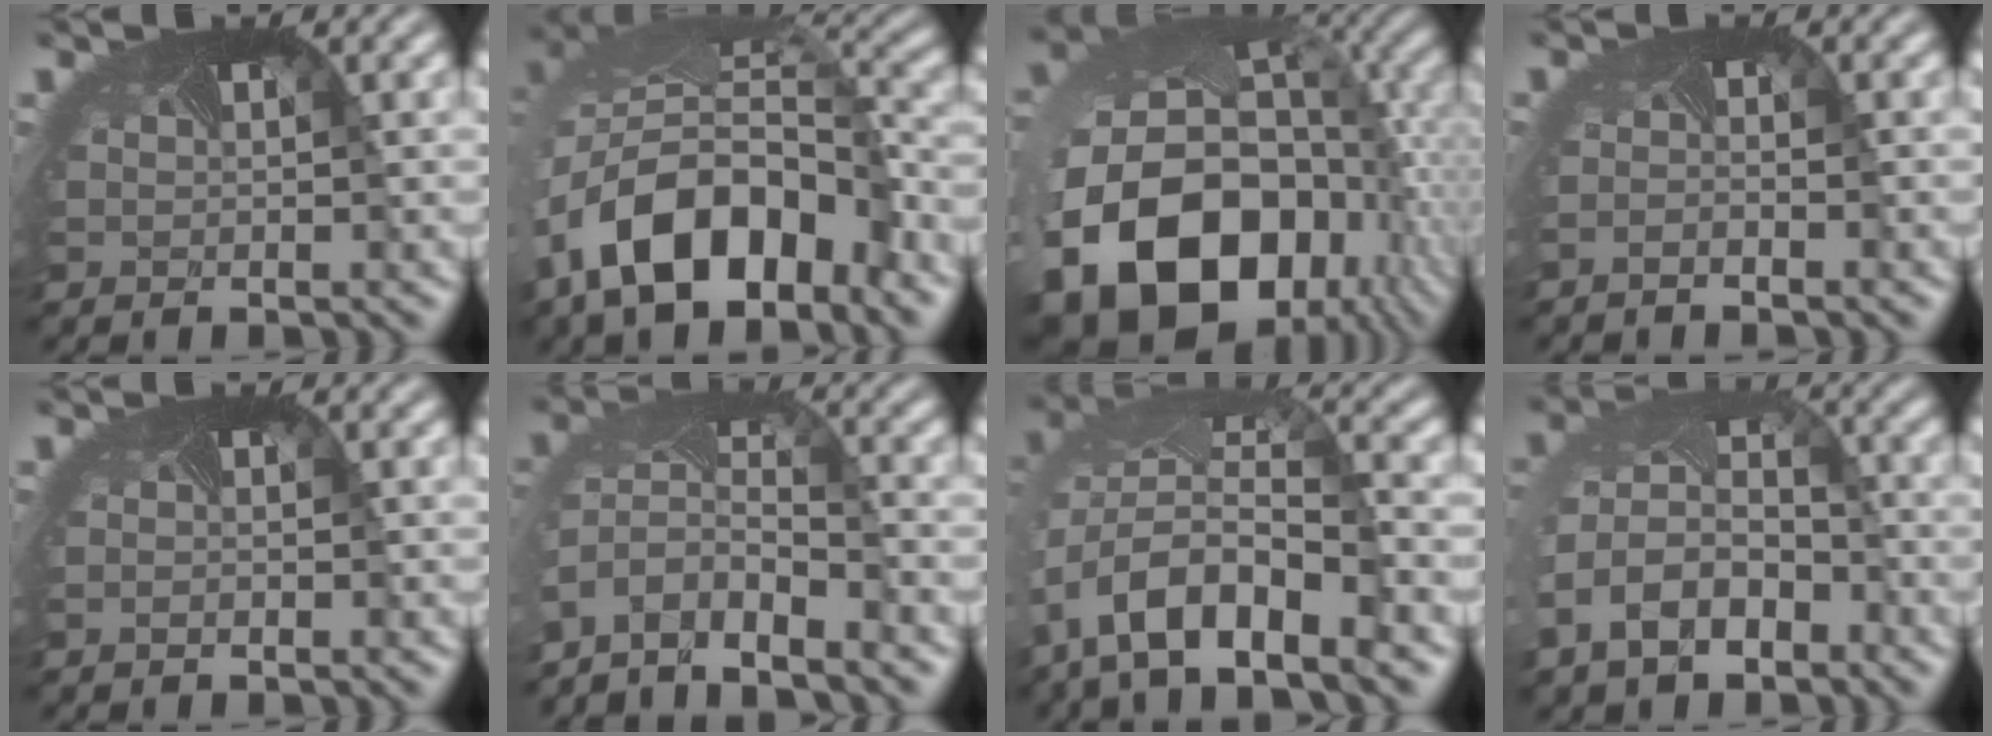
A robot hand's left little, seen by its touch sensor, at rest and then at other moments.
{"total": 13.4, "force": [-6.7, 7.7, 8.6], "torque": [-0.179, -0.036, -0.107]}
{"total": 21.5, "force": [-8.0, 15.6, 12.4], "torque": [-0.282, -0.099, -0.113]}
{"total": 1.2, "force": [-1.2, -0.2, 0.1], "torque": [-0.019, -0.018, -0.020]}
{"total": 0.8, "force": [-0.7, 0.2, 0.2], "torque": [-0.011, -0.012, -0.005]}
{"total": 6.4, "force": [-5.5, 1.7, 2.6], "torque": [-0.074, -0.028, -0.095]}
{"total": 10.1, "force": [-5.5, 4.9, 6.9], "torque": [-0.155, -0.021, -0.088]}
{"total": 7.3, "force": [-3.6, 5.0, 4.0], "torque": [-0.112, -0.023, -0.063]}